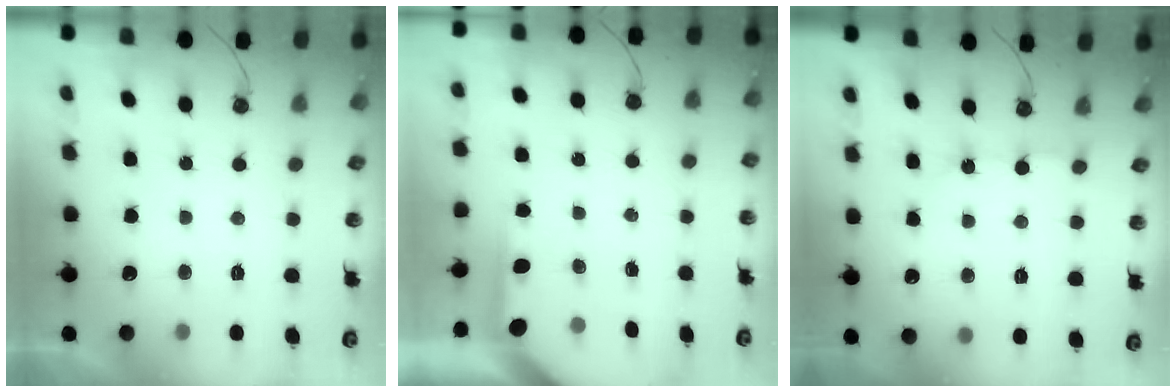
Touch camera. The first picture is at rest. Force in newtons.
{"total": 3.8, "press": 3.8, "slide": 0.4}
{"total": 3.4, "press": 3.4, "slide": 0.2}